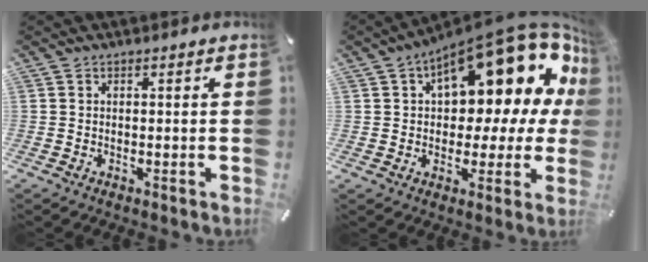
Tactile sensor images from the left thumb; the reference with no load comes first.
{"total": 21.1, "force": [10.4, 9.6, 15.6], "torque": [-0.200, -0.083, 0.169]}